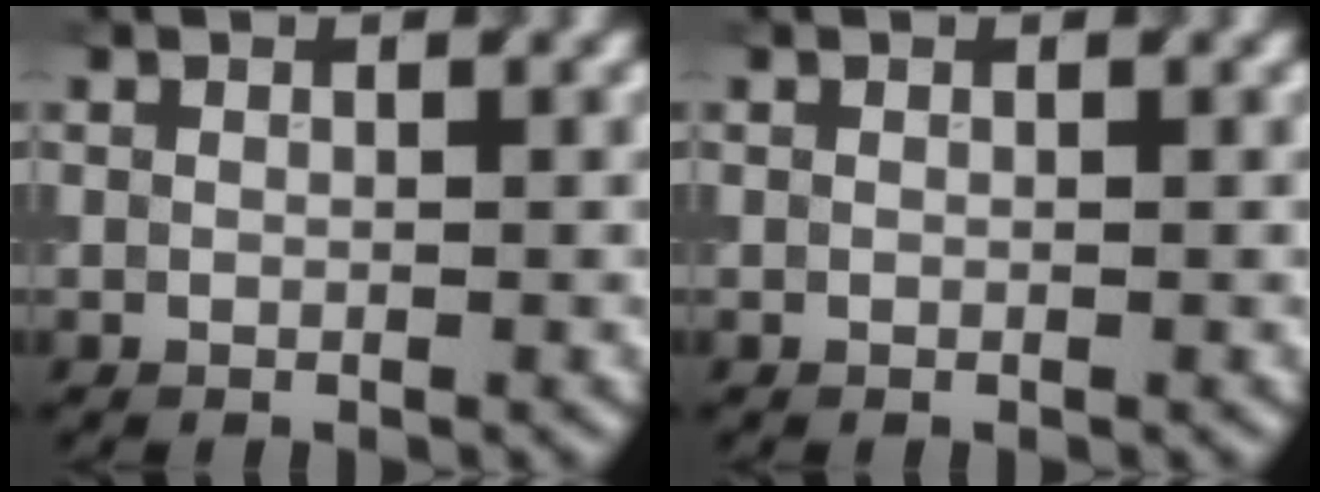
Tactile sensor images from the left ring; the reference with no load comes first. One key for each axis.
{"total": 0.0}